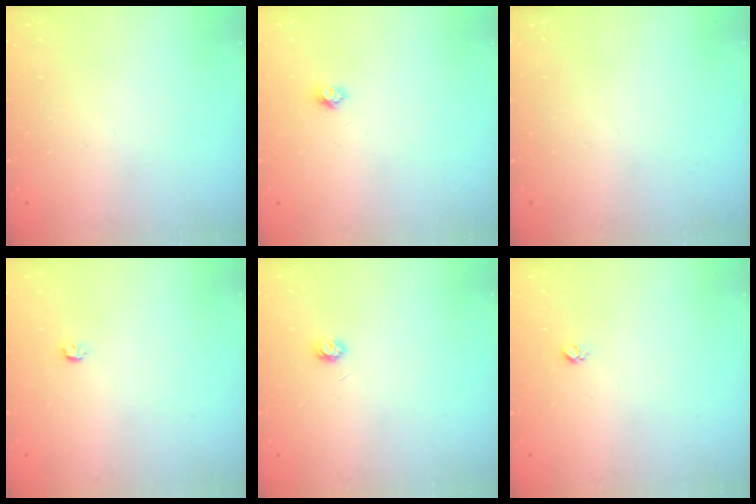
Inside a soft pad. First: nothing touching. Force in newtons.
{"total": 3.4, "press": 3.4, "slide": 0.4}
{"total": 0.0}
{"total": 3.2, "press": 3.2, "slide": 0.6}
{"total": 3.3, "press": 3.3, "slide": 0.2}
{"total": 3.0, "press": 2.9, "slide": 0.4}